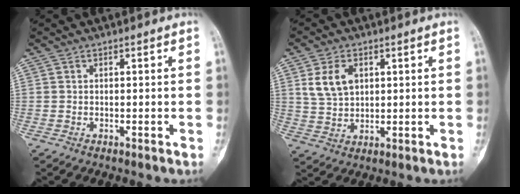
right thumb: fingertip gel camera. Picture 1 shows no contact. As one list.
[{"total": 6.9, "force": [2.4, 4.6, 4.6], "torque": [-0.077, -0.007, 0.051]}]